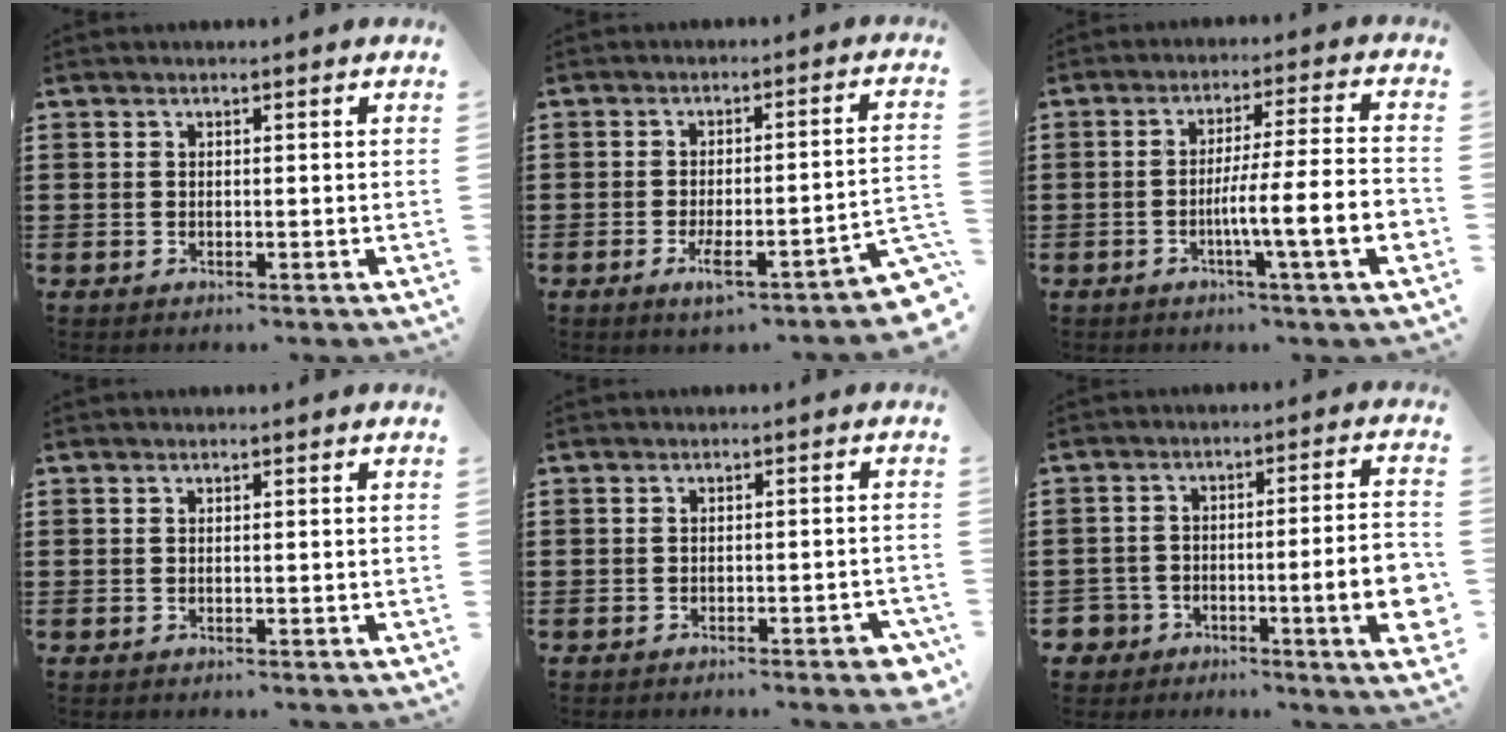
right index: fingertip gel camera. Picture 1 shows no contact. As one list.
[{"total": 5.9, "force": [-3.1, 0.6, 5.0], "torque": [-0.083, -0.025, -0.059]}, {"total": 8.7, "force": [-3.2, -0.2, 8.1], "torque": [-0.128, -0.013, -0.062]}, {"total": 0.0}, {"total": 2.1, "force": [-1.6, 0.2, 1.3], "torque": [-0.022, 0.000, -0.030]}, {"total": 9.4, "force": [-3.9, 3.0, 8.1], "torque": [-0.136, -0.003, -0.069]}]